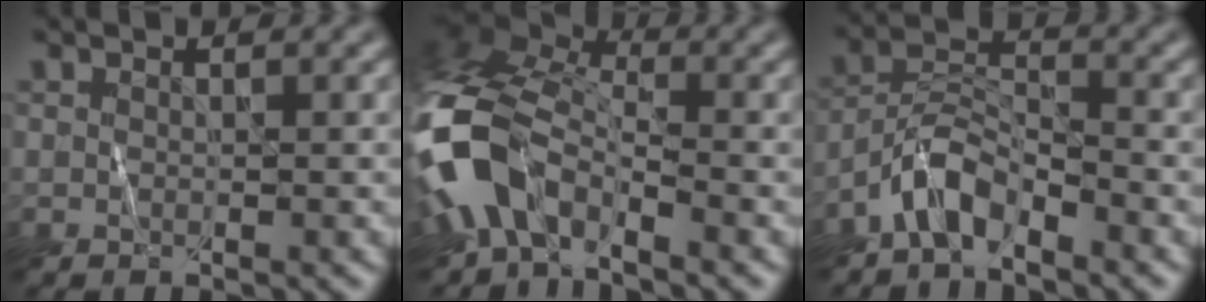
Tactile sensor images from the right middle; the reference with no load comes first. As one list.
[{"total": 9.0, "force": [-3.9, 4.9, 6.4], "torque": [-0.136, 0.006, -0.096]}, {"total": 3.7, "force": [-2.8, 1.3, 2.1], "torque": [-0.038, 0.015, -0.062]}]